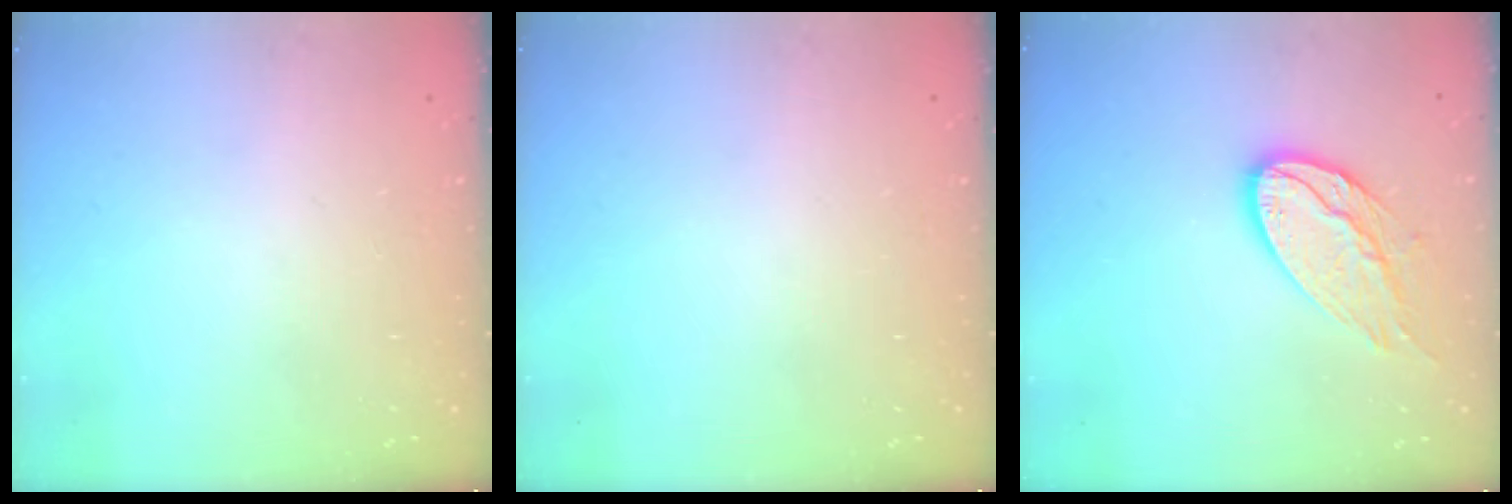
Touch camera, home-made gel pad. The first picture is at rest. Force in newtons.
{"total": 0.0}
{"total": 12.9, "press": 12.9, "slide": 1.0}